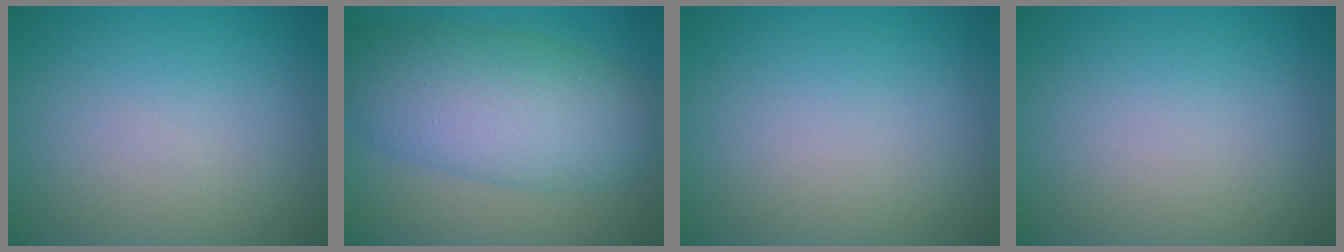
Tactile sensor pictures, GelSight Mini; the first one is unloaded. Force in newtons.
{"total": 9.1, "press": 9.1, "slide": 0.0}
{"total": 0.0}
{"total": 0.0}